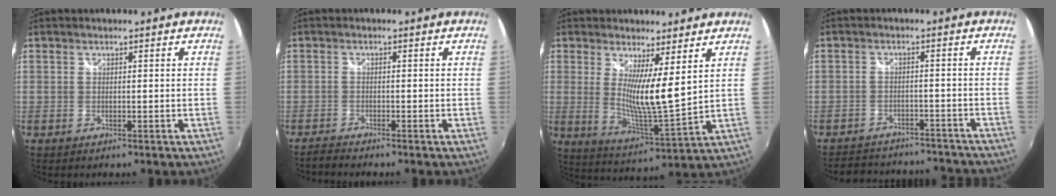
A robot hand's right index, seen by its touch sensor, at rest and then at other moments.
{"total": 2.4, "force": [-2.4, 0.1, 0.3], "torque": [-0.015, -0.012, -0.048]}
{"total": 9.4, "force": [3.7, 0.3, 8.6], "torque": [-0.149, -0.027, 0.060]}
{"total": 16.7, "force": [-14.9, 5.5, 5.0], "torque": [-0.109, 0.024, -0.184]}